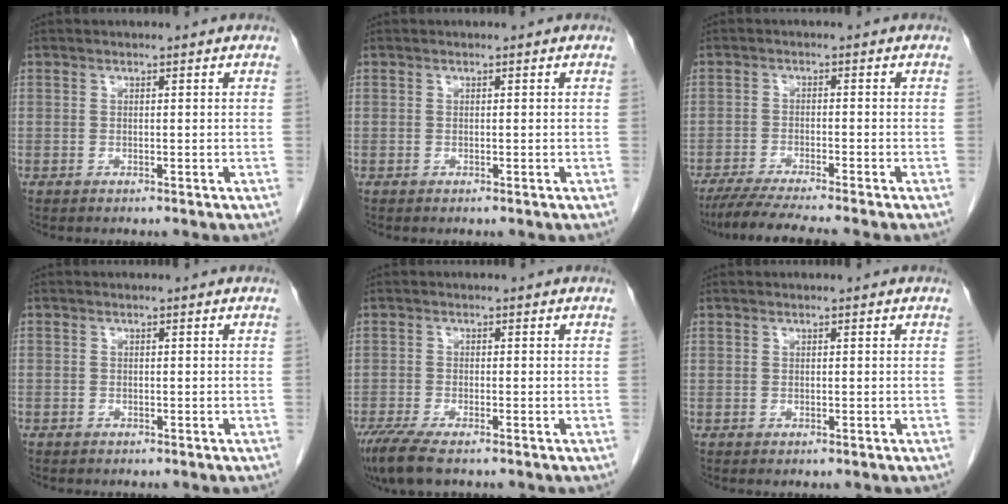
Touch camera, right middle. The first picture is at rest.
{"total": 0.0}
{"total": 8.2, "force": [-7.1, -1.0, 4.0], "torque": [-0.052, -0.026, -0.118]}
{"total": 0.9, "force": [-0.7, 0.6, 0.0], "torque": [-0.008, 0.004, -0.013]}
{"total": 6.9, "force": [-5.1, 1.4, 4.4], "torque": [-0.077, -0.019, -0.089]}
{"total": 0.7, "force": [-0.5, 0.1, 0.5], "torque": [-0.009, -0.003, -0.005]}